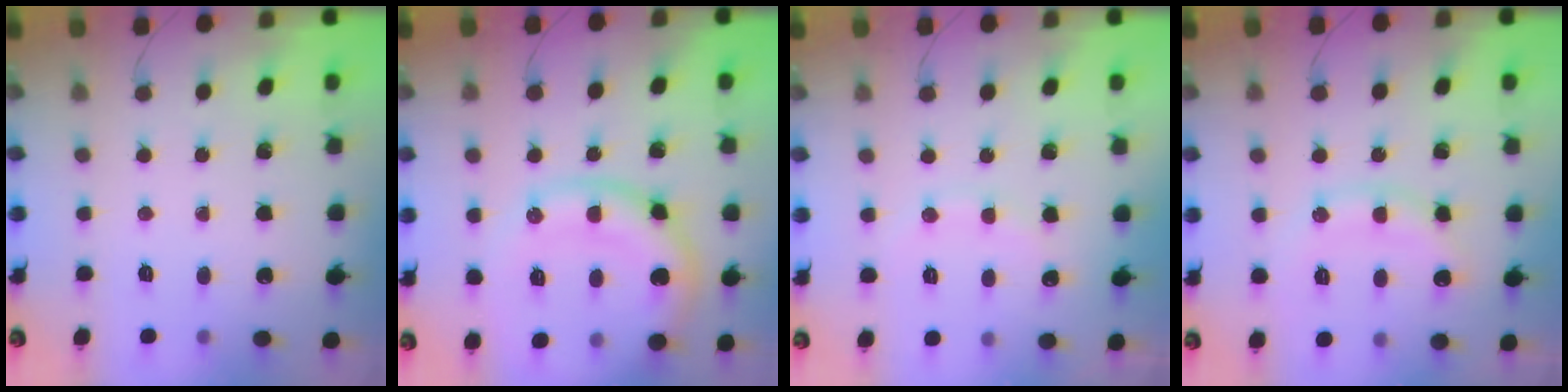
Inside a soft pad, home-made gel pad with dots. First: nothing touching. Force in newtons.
{"total": 13.6, "press": 13.6, "slide": 0.6}
{"total": 7.8, "press": 7.6, "slide": 1.6}
{"total": 11.4, "press": 11.4, "slide": 0.4}